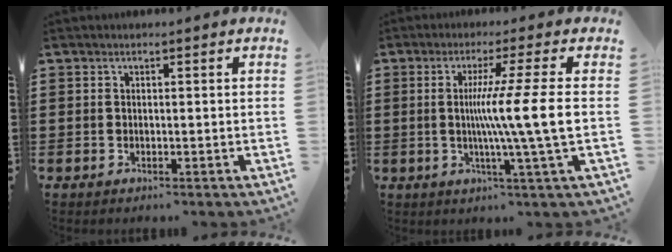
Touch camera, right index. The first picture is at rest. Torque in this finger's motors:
{"motor_torque": [1.74, -0.40, 0.73, 0.21]}